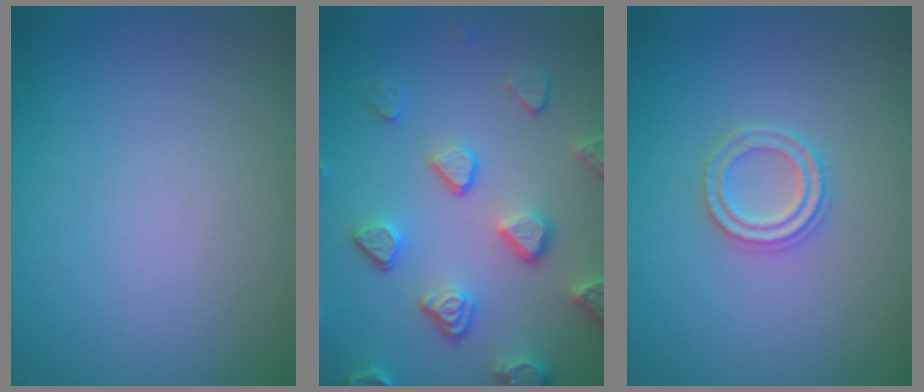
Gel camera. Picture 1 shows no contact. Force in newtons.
{"total": 5.0, "press": 3.9, "slide": 3.1}
{"total": 2.2, "press": 2.2, "slide": 0.5}